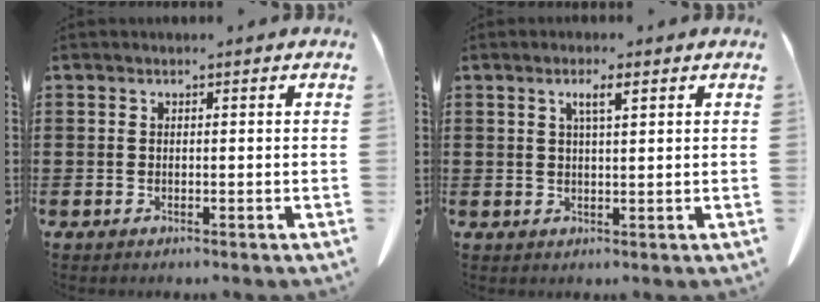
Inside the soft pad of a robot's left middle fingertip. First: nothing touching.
{"total": 2.8, "force": [1.3, 0.5, 2.4], "torque": [-0.050, 0.005, 0.020]}